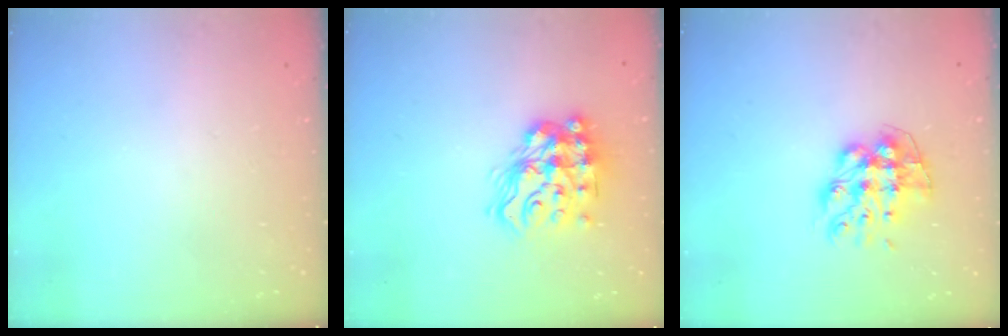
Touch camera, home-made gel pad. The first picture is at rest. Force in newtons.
{"total": 16.0, "press": 15.9, "slide": 1.8}
{"total": 9.9, "press": 9.9, "slide": 0.6}